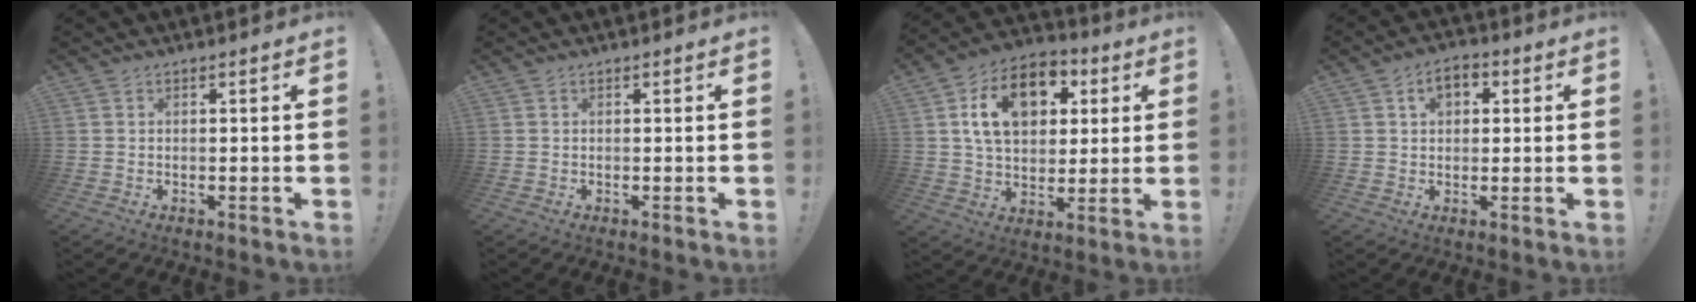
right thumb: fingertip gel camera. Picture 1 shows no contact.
{"total": 0.0}
{"total": 17.2, "force": [5.7, 11.8, 11.0], "torque": [-0.175, -0.003, 0.107]}
{"total": 5.7, "force": [1.8, 4.0, 3.7], "torque": [-0.052, 0.006, 0.030]}